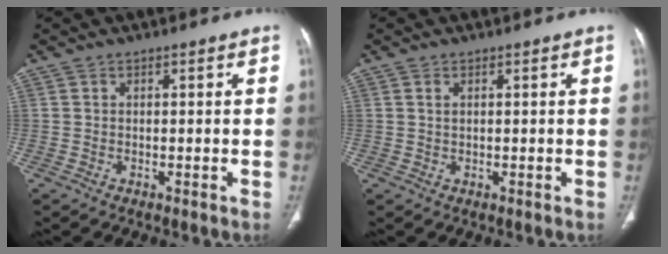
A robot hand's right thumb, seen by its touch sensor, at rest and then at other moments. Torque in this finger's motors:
{"motor_torque": [-0.11, -0.30, -0.42, 0.26, -0.03]}